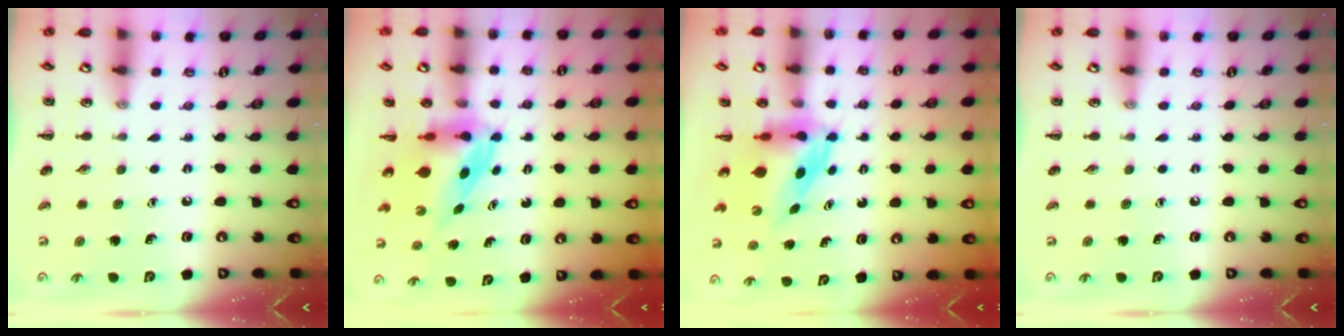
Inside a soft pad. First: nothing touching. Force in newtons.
{"total": 3.8, "press": 3.7, "slide": 0.9}
{"total": 3.8, "press": 3.7, "slide": 1.0}
{"total": 0.0}